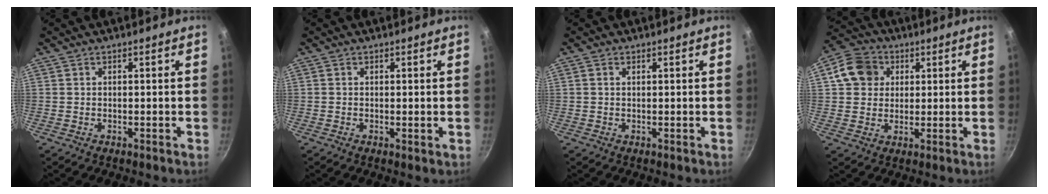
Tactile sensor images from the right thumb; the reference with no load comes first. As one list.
[{"total": 0.7, "force": [0.0, 0.1, 0.7], "torque": [-0.012, -0.003, -0.001]}, {"total": 0.8, "force": [0.4, 0.5, 0.6], "torque": [-0.011, 0.003, 0.006]}, {"total": 9.1, "force": [2.6, 7.8, 3.9], "torque": [-0.040, 0.009, 0.034]}]